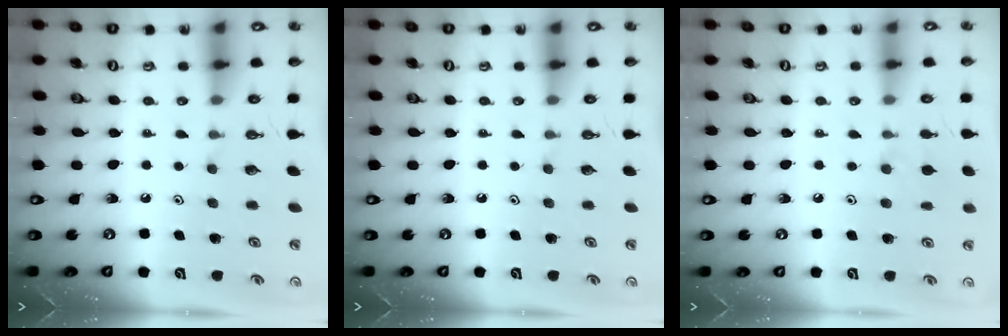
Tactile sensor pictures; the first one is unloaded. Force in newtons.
{"total": 0.0}
{"total": 6.8, "press": 6.8, "slide": 0.8}